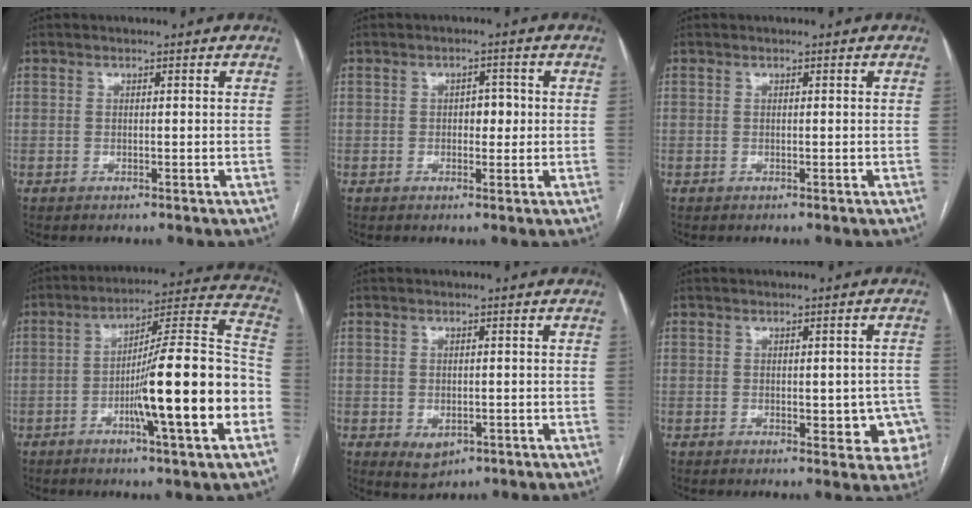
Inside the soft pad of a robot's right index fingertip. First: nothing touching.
{"total": 2.7, "force": [0.0, 1.6, 2.2], "torque": [-0.026, 0.008, 0.001]}
{"total": 0.0}
{"total": 19.3, "force": [-5.4, 0.6, 18.5], "torque": [-0.260, 0.011, -0.084]}
{"total": 3.1, "force": [-1.1, 2.2, 1.9], "torque": [-0.027, -0.003, -0.002]}
{"total": 7.1, "force": [-1.3, 3.4, 6.1], "torque": [-0.048, 0.013, -0.011]}